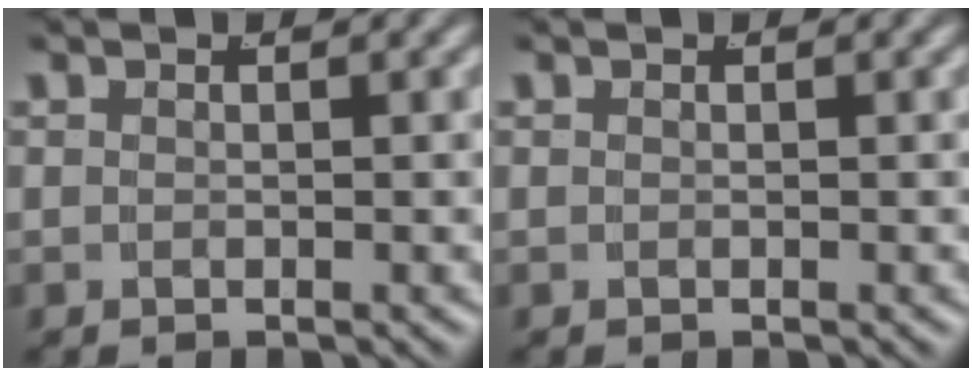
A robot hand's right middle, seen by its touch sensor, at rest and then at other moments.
{"total": 0.0}